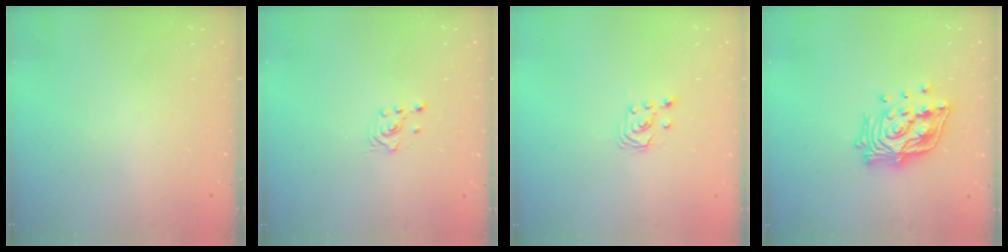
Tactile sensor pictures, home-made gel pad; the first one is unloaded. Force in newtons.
{"total": 1.6, "press": 1.5, "slide": 0.2}
{"total": 2.6, "press": 2.6, "slide": 0.3}
{"total": 17.1, "press": 16.9, "slide": 2.5}